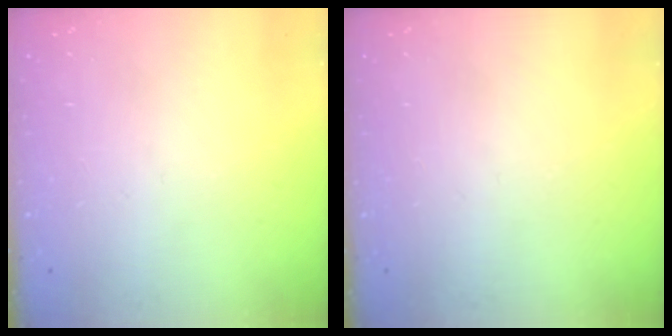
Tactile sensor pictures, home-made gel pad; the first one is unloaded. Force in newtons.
{"total": 0.0}